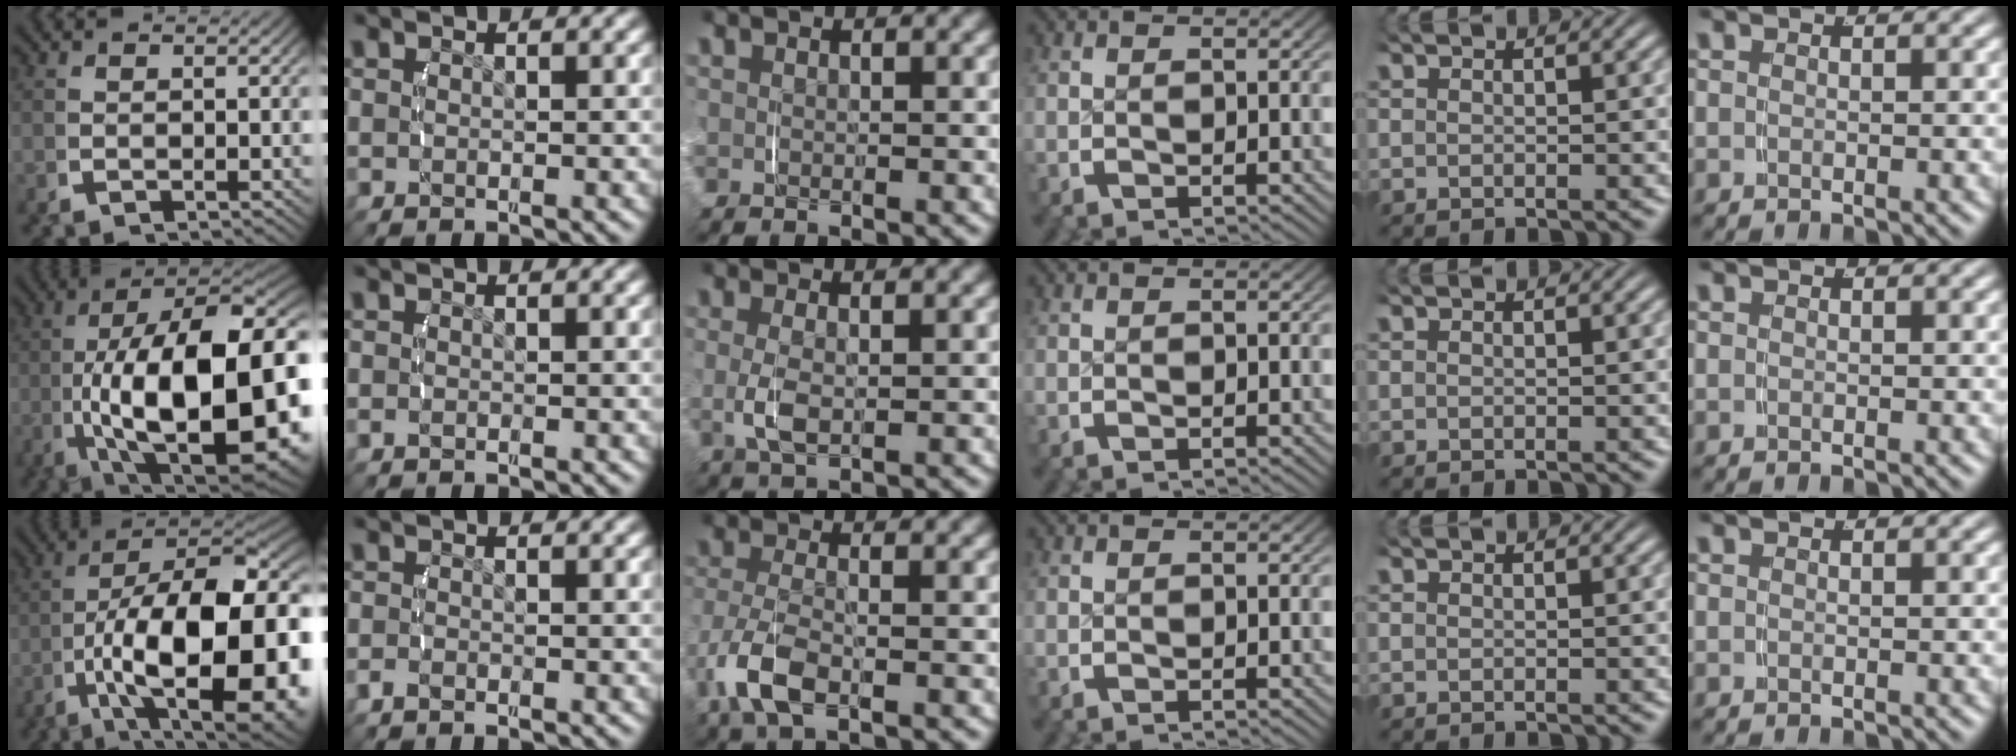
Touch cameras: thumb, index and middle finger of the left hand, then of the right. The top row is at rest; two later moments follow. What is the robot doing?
{"motion": "lift_and_place", "object": "glasses case"}